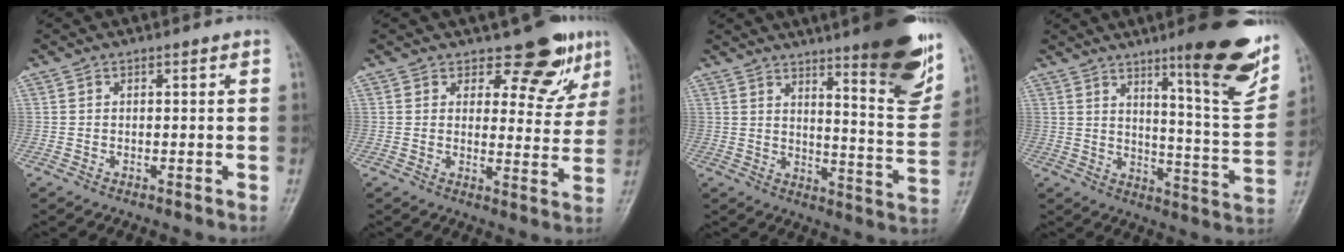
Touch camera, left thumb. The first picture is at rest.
{"total": 8.3, "force": [5.9, 4.4, 3.8], "torque": [-0.011, -0.041, 0.073]}
{"total": 18.6, "force": [11.9, 3.3, 14.0], "torque": [-0.151, -0.079, 0.165]}
{"total": 18.5, "force": [10.9, 3.2, 14.6], "torque": [-0.160, -0.066, 0.159]}